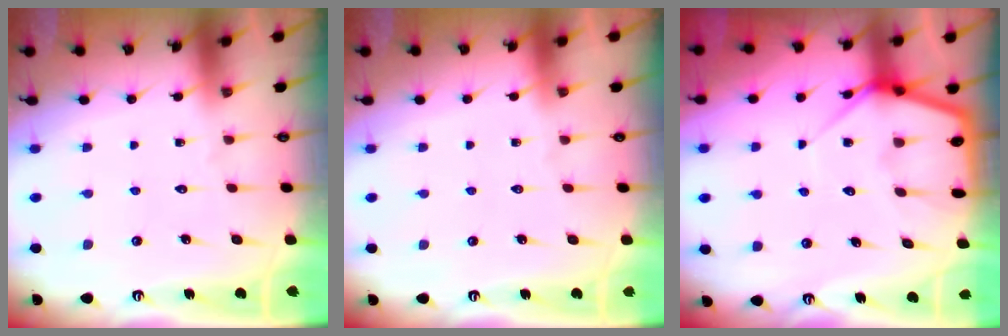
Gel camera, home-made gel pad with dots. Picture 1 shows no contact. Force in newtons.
{"total": 0.6, "press": 0.5, "slide": 0.2}
{"total": 7.1, "press": 7.1, "slide": 0.8}